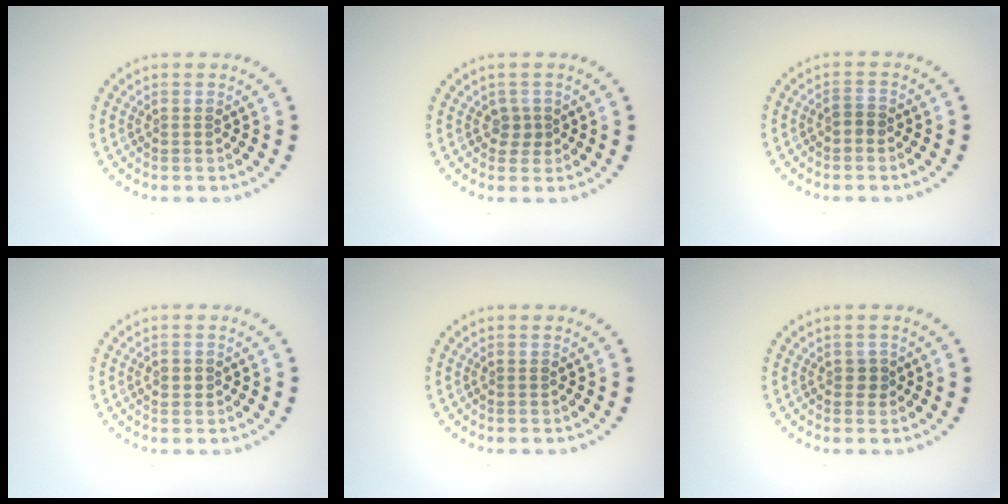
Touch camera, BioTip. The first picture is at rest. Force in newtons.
{"total": 1.2, "press": 1.0, "slide": 0.7}
{"total": 1.1, "press": 0.9, "slide": 0.6}
{"total": 1.0, "press": 1.0, "slide": 0.3}
{"total": 0.0}
{"total": 0.8, "press": 0.7, "slide": 0.3}